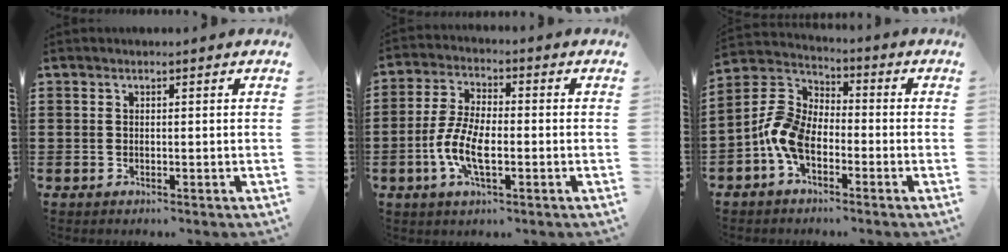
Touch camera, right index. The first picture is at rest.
{"total": 7.8, "force": [-2.4, 3.0, 6.8], "torque": [-0.163, -0.013, -0.053]}
{"total": 8.1, "force": [-3.0, 4.8, 5.9], "torque": [-0.164, -0.002, -0.067]}